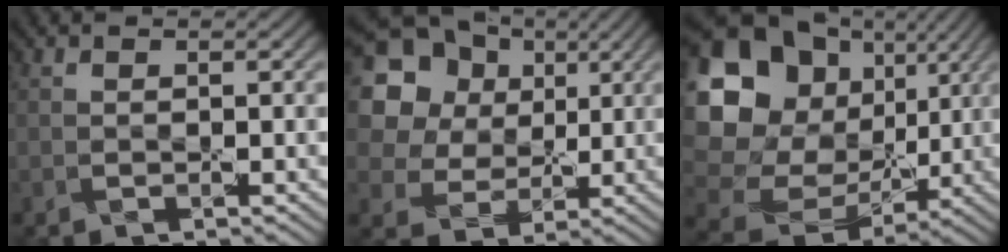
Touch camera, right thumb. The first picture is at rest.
{"total": 20.8, "force": [9.6, 16.8, 7.5], "torque": [-0.242, 0.033, 0.190]}
{"total": 20.3, "force": [5.0, 17.2, 9.6], "torque": [-0.271, 0.014, 0.109]}